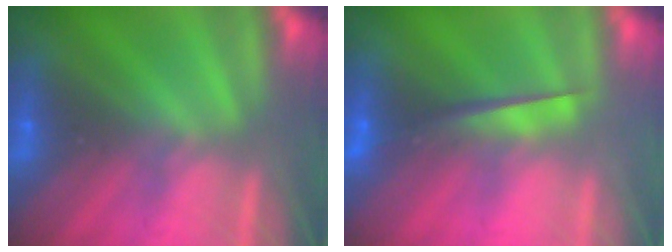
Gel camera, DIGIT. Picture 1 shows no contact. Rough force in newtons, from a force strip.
{"total": 4.7}